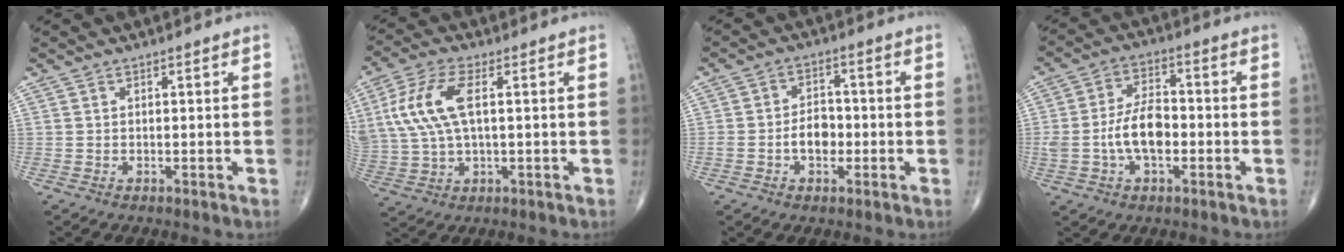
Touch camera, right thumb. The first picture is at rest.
{"total": 12.6, "force": [2.8, 5.7, 11.0], "torque": [-0.256, 0.011, 0.059]}
{"total": 5.5, "force": [-1.3, 3.7, 3.9], "torque": [-0.049, 0.018, -0.026]}
{"total": 9.5, "force": [-1.7, 5.2, 7.8], "torque": [-0.142, 0.025, -0.034]}